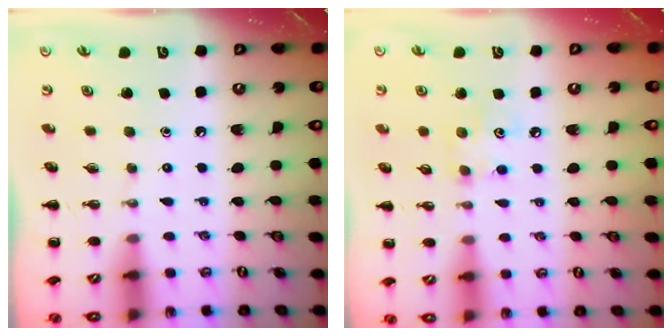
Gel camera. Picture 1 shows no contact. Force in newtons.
{"total": 3.9, "press": 3.8, "slide": 0.6}